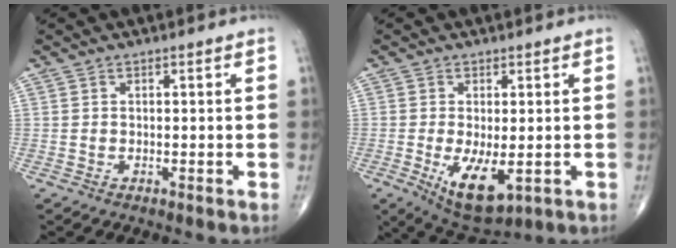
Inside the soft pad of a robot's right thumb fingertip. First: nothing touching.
{"total": 9.0, "force": [-2.2, 4.0, 7.8], "torque": [-0.128, -0.022, -0.022]}